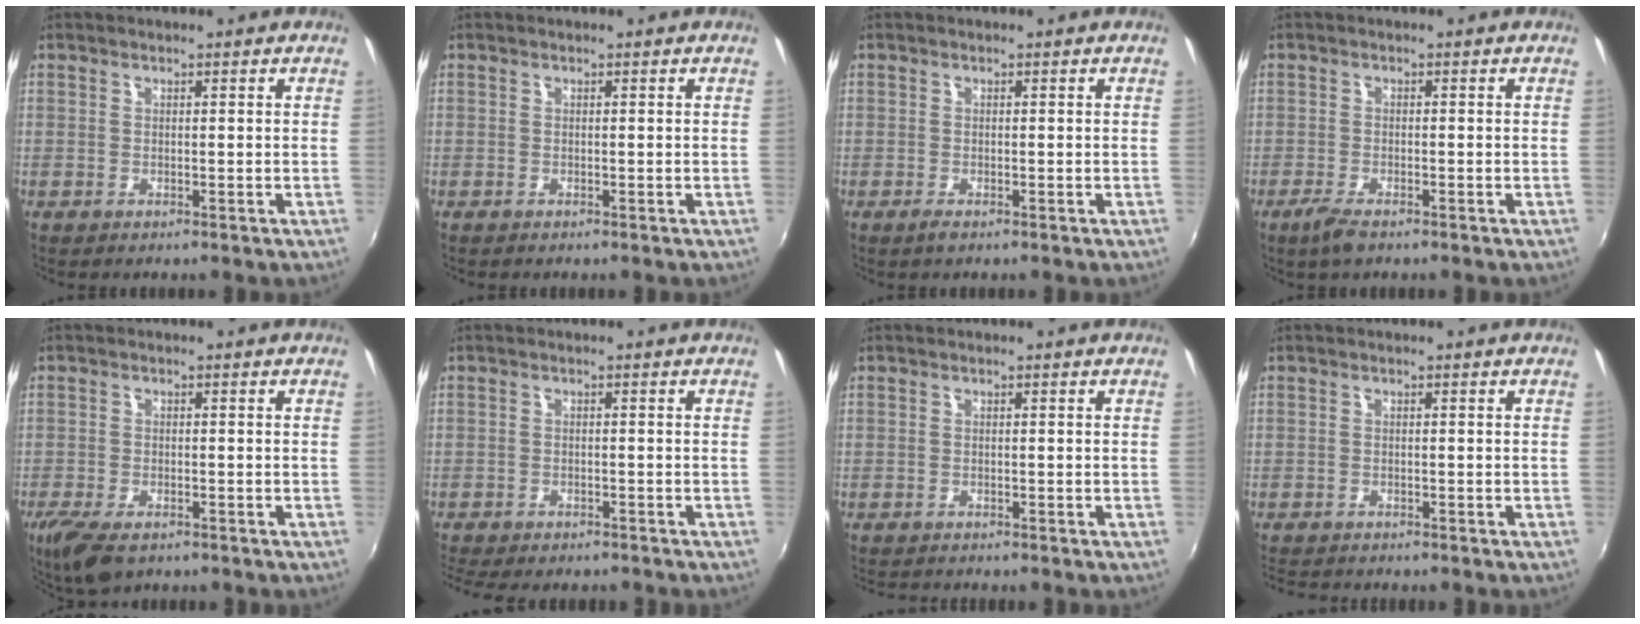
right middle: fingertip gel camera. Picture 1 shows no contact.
{"total": 0.0}
{"total": 1.0, "force": [-0.7, 0.3, 0.7], "torque": [-0.014, -0.005, -0.015]}
{"total": 3.4, "force": [-2.4, 0.9, 2.2], "torque": [-0.056, -0.009, -0.047]}
{"total": 7.1, "force": [-4.7, 3.0, 4.4], "torque": [-0.107, -0.029, -0.083]}
{"total": 7.8, "force": [-6.8, 1.9, 3.2], "torque": [-0.079, -0.021, -0.104]}
{"total": 1.9, "force": [-1.8, 0.0, 0.5], "torque": [-0.013, -0.012, -0.029]}
{"total": 3.6, "force": [-3.4, 0.5, 1.1], "torque": [-0.031, -0.018, -0.058]}